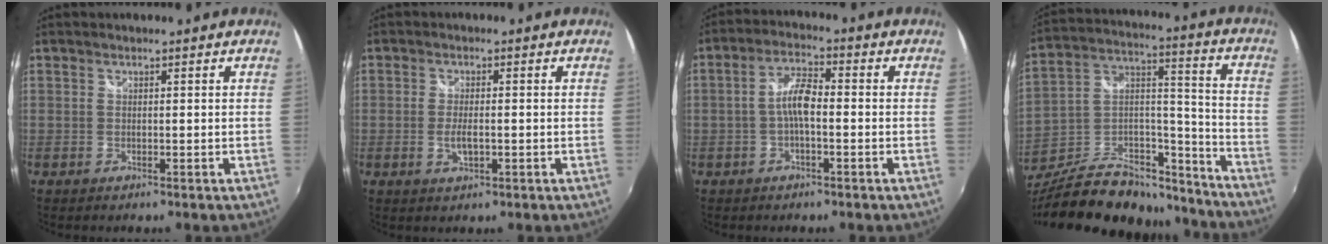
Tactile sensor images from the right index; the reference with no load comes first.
{"total": 3.2, "force": [-0.8, 1.3, 2.8], "torque": [-0.054, -0.006, -0.013]}
{"total": 5.1, "force": [-1.2, 1.6, 4.7], "torque": [-0.096, 0.014, -0.025]}
{"total": 26.8, "force": [-20.4, 11.3, 13.1], "torque": [-0.242, 0.038, -0.298]}